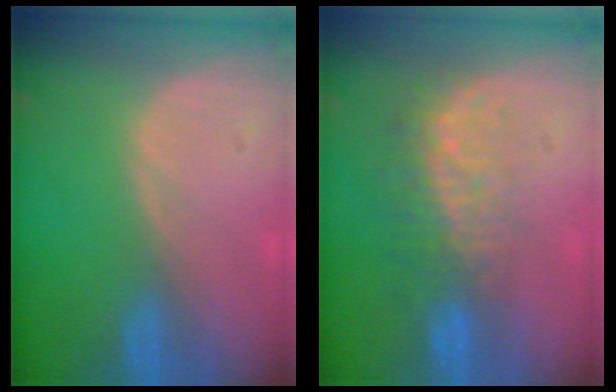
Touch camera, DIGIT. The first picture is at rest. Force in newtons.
{"total": 8.3, "press": 7.2, "slide": 4.1}